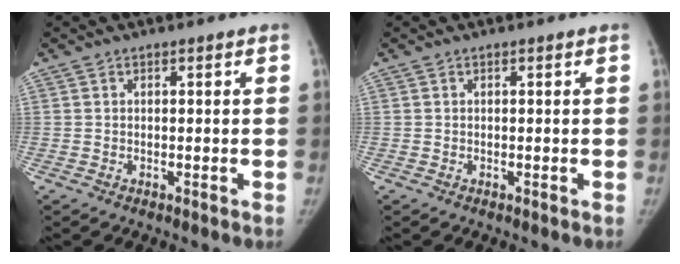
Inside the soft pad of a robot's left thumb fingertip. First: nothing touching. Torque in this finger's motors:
{"motor_torque": [-0.27, 0.29, 0.15, -0.28, 0.00]}